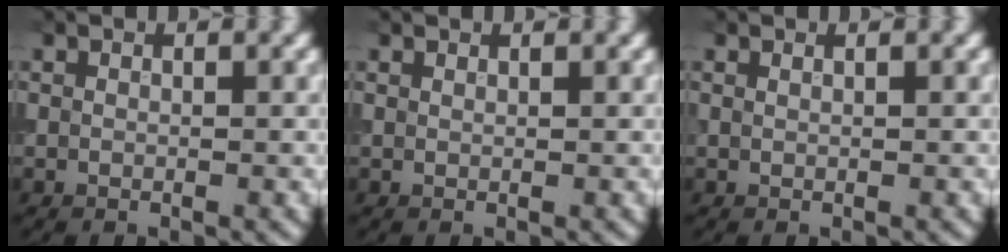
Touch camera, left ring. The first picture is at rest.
{"total": 0.5, "force": [0.5, 0.0, 0.1], "torque": [0.000, -0.002, 0.007]}
{"total": 0.6, "force": [0.4, 0.3, 0.3], "torque": [-0.001, -0.004, 0.002]}